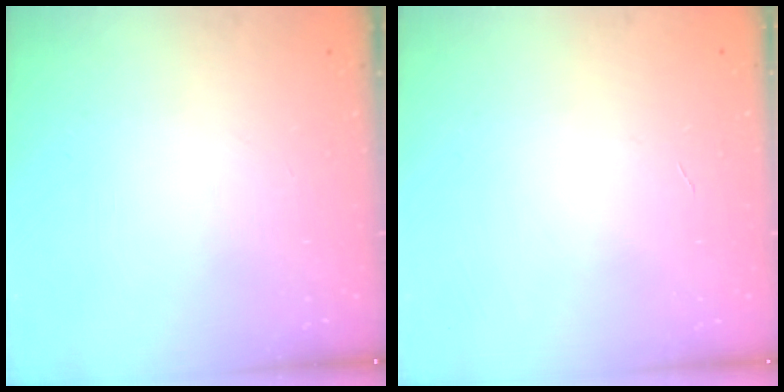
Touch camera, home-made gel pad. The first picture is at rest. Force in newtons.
{"total": 0.0}